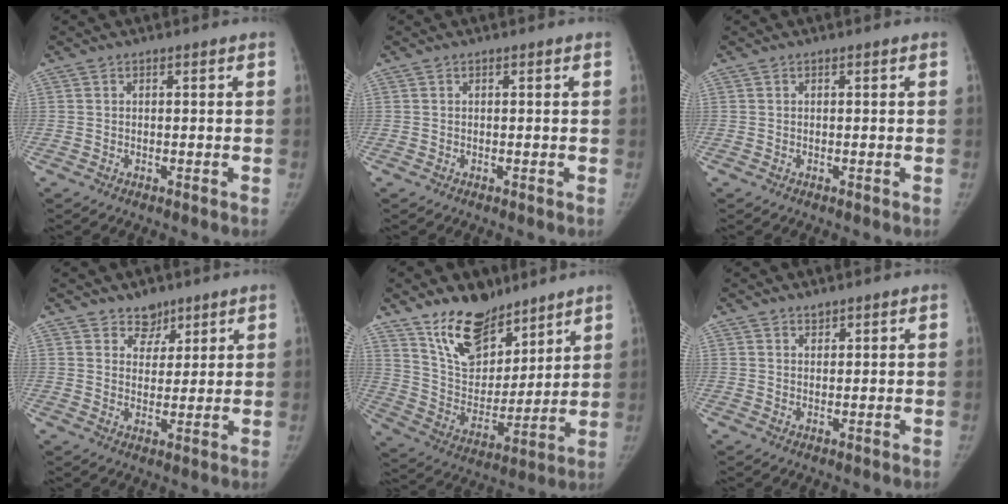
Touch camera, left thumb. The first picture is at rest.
{"total": 0.0}
{"total": 0.0}
{"total": 4.6, "force": [3.4, 3.0, 0.6], "torque": [0.019, -0.024, 0.055]}
{"total": 16.5, "force": [12.0, 8.6, 7.3], "torque": [-0.075, -0.076, 0.223]}
{"total": 1.4, "force": [1.2, 0.6, 0.2], "torque": [0.006, -0.009, 0.018]}